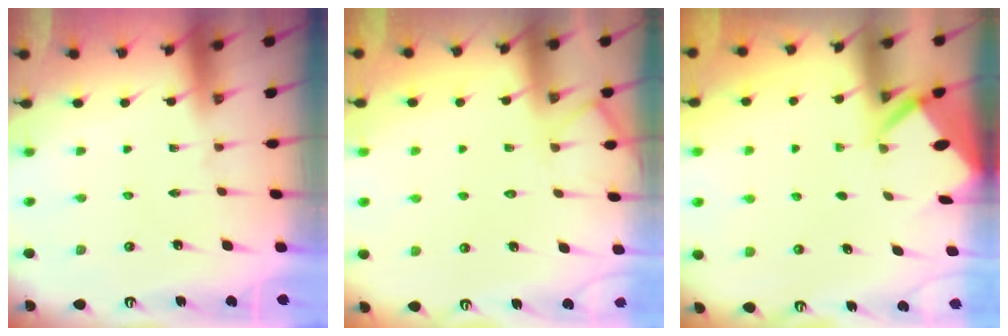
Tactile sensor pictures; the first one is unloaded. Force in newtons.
{"total": 5.6, "press": 5.6, "slide": 0.7}
{"total": 2.9, "press": 2.9, "slide": 0.3}